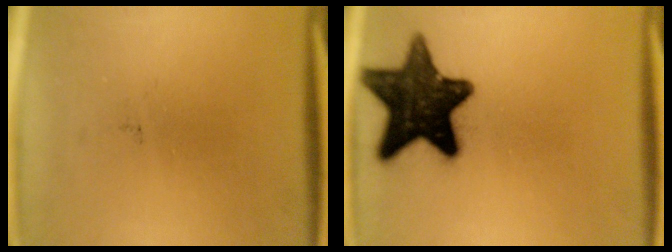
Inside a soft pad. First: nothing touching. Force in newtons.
{"total": 16.6}